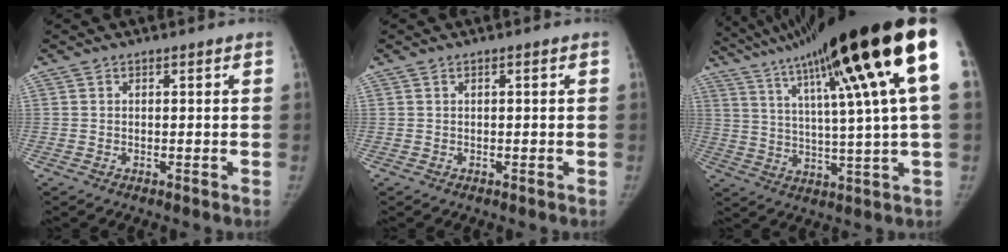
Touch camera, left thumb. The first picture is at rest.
{"total": 0.0}
{"total": 27.7, "force": [14.7, 1.3, 23.4], "torque": [-0.357, -0.017, 0.234]}